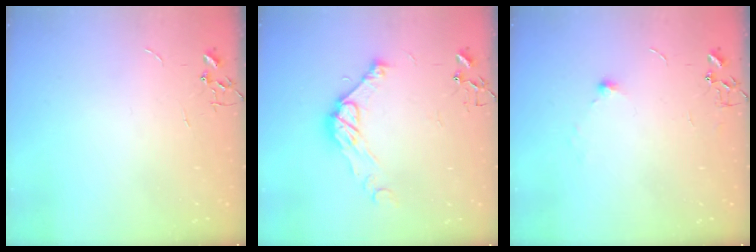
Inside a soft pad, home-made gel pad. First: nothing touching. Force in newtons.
{"total": 11.5, "press": 11.5, "slide": 0.4}
{"total": 5.5, "press": 5.5, "slide": 0.8}